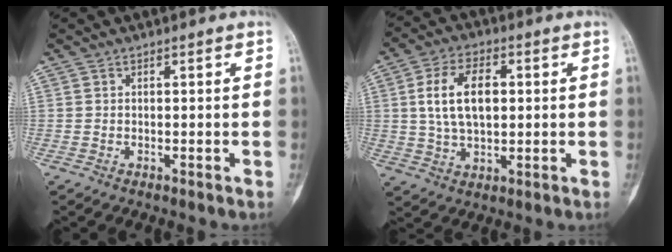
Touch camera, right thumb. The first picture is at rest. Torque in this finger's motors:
{"motor_torque": [1.28, 1.39, 0.57, -0.40, 0.36]}